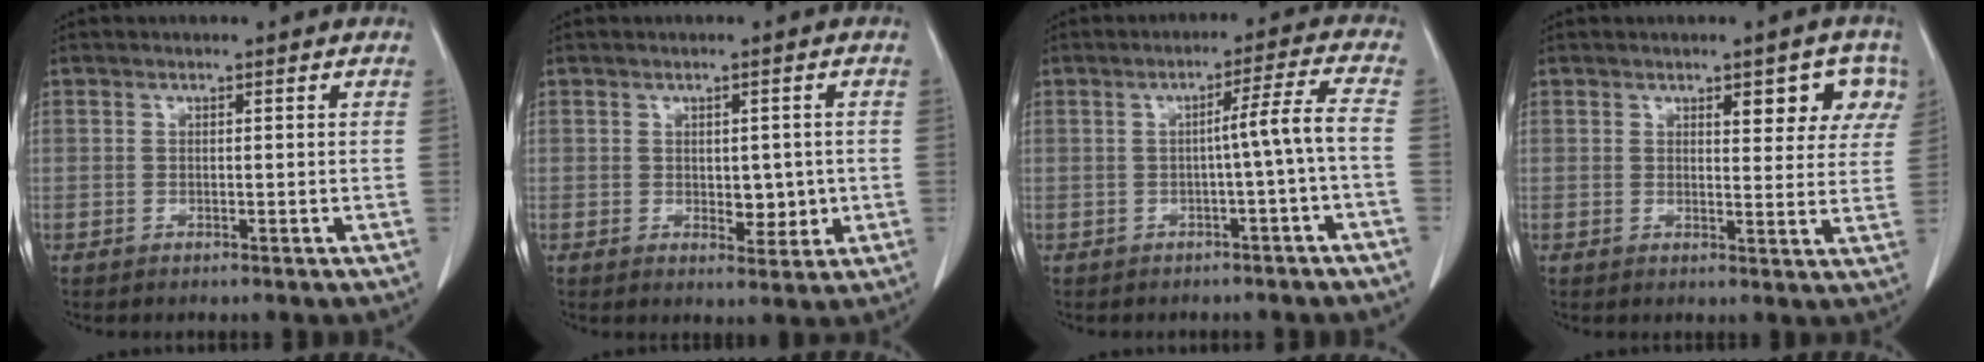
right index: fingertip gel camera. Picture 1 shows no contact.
{"total": 4.0, "force": [-0.1, 2.3, 3.2], "torque": [-0.033, -0.003, 0.008]}
{"total": 5.2, "force": [-1.3, -1.1, 4.8], "torque": [-0.072, 0.012, -0.018]}
{"total": 6.8, "force": [3.4, 2.6, 5.3], "torque": [-0.049, 0.009, 0.037]}